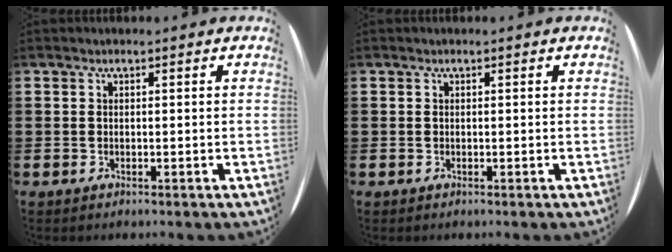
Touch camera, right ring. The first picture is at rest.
{"total": 0.0}